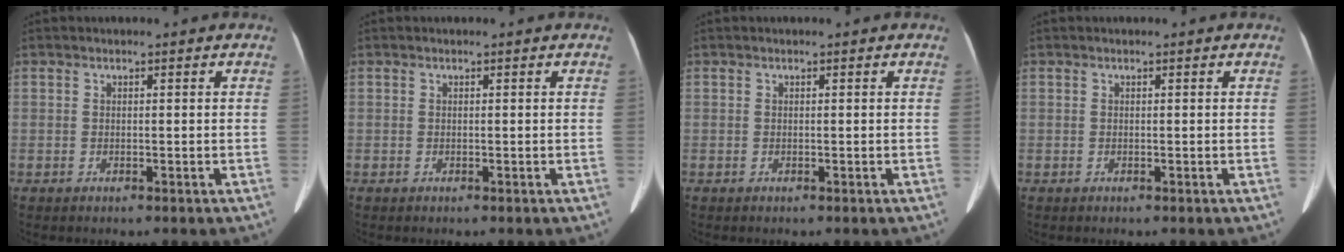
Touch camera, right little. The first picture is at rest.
{"total": 0.0}
{"total": 0.0}
{"total": 0.0}